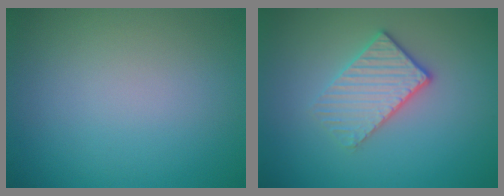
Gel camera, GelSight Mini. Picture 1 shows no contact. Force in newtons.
{"total": 3.2, "press": 2.9, "slide": 1.4}